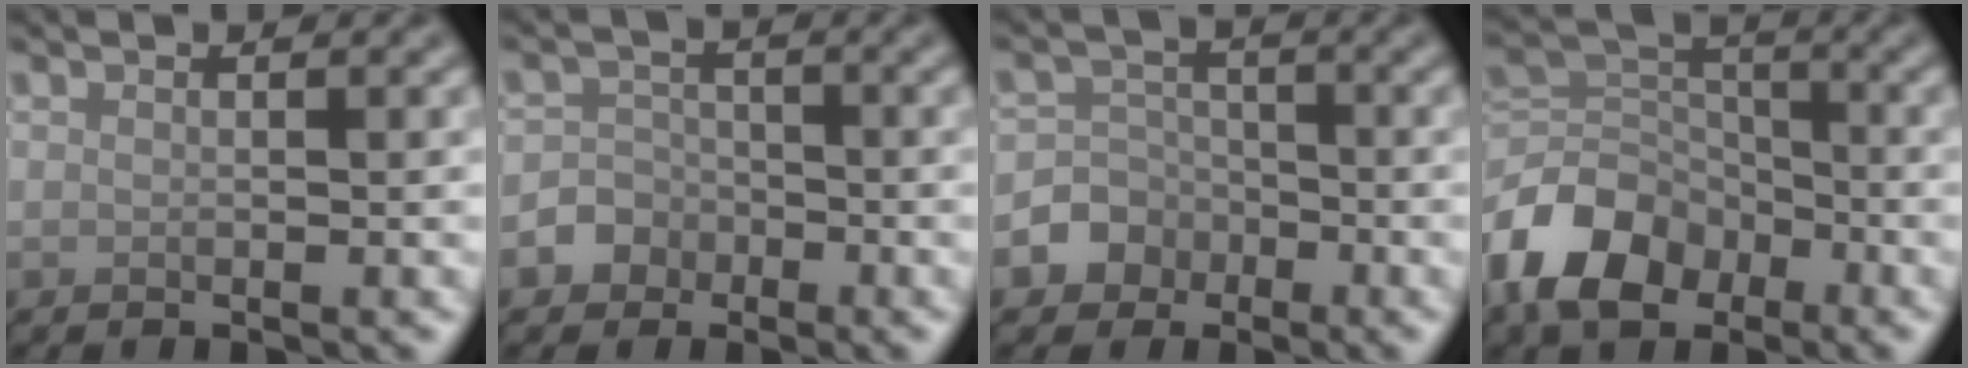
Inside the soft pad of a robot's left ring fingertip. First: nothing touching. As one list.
[{"total": 3.1, "force": [-1.6, 2.6, 0.4], "torque": [0.025, 0.002, -0.039]}, {"total": 4.2, "force": [-1.9, 3.7, 0.6], "torque": [0.018, 0.003, -0.056]}, {"total": 8.0, "force": [-4.5, 5.3, 4.1], "torque": [-0.080, -0.001, -0.103]}]